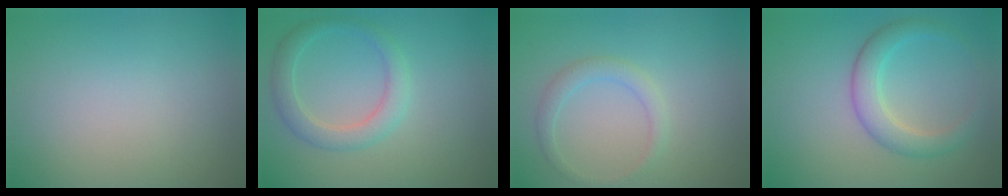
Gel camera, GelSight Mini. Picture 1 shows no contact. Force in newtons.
{"total": 2.8, "press": 2.8, "slide": 0.2}
{"total": 1.7, "press": 1.7, "slide": 0.2}
{"total": 2.6, "press": 2.6, "slide": 0.2}